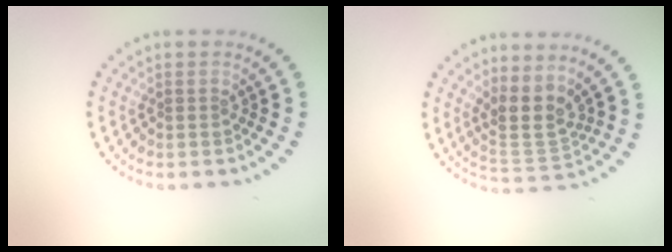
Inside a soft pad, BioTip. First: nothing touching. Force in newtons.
{"total": 3.3, "press": 2.5, "slide": 2.2}